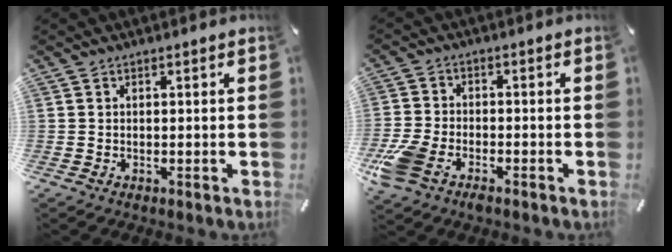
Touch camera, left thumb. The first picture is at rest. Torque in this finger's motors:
{"motor_torque": [0.17, 0.34, 0.71, 0.54, 0.23]}